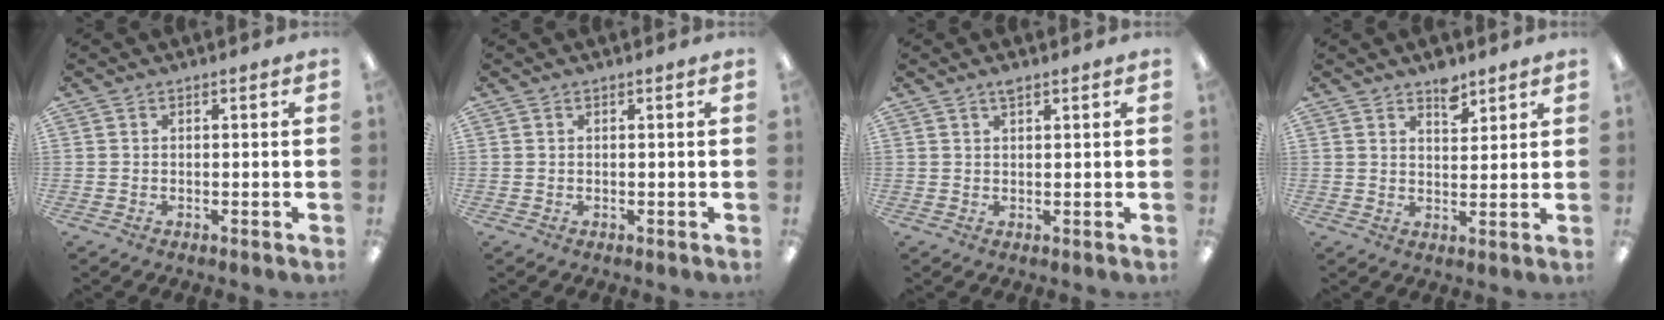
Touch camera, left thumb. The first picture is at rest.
{"total": 0.0}
{"total": 1.8, "force": [1.4, 0.4, 1.0], "torque": [-0.023, 0.002, 0.025]}
{"total": 5.4, "force": [4.2, 2.6, 2.2], "torque": [-0.013, -0.029, 0.070]}